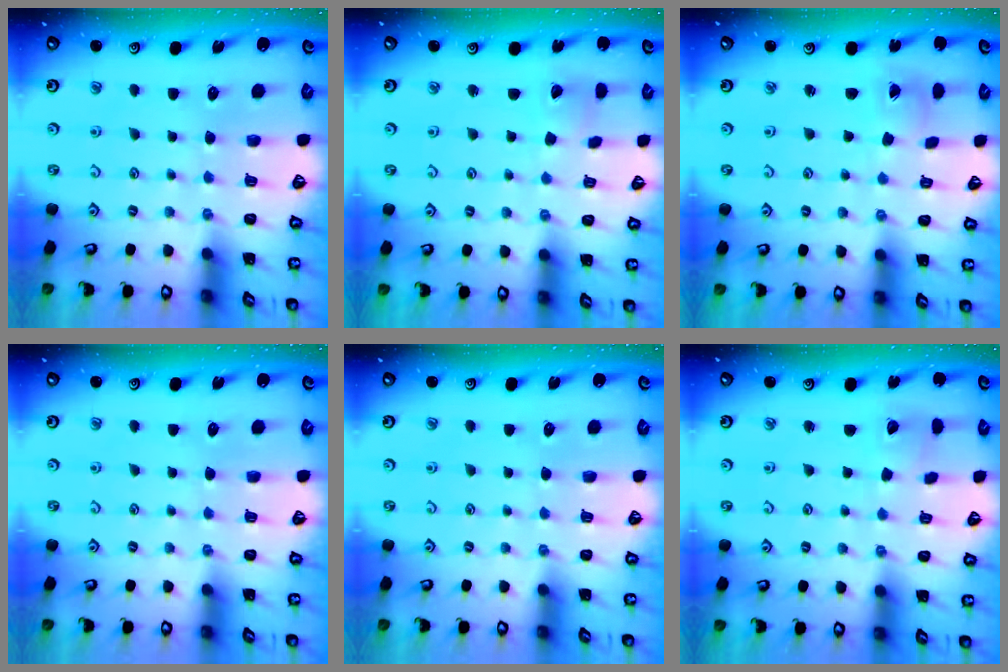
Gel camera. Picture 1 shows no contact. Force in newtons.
{"total": 2.3, "press": 2.3, "slide": 0.2}
{"total": 2.1, "press": 2.1, "slide": 0.2}
{"total": 0.0}
{"total": 0.0}
{"total": 1.8, "press": 1.7, "slide": 0.3}